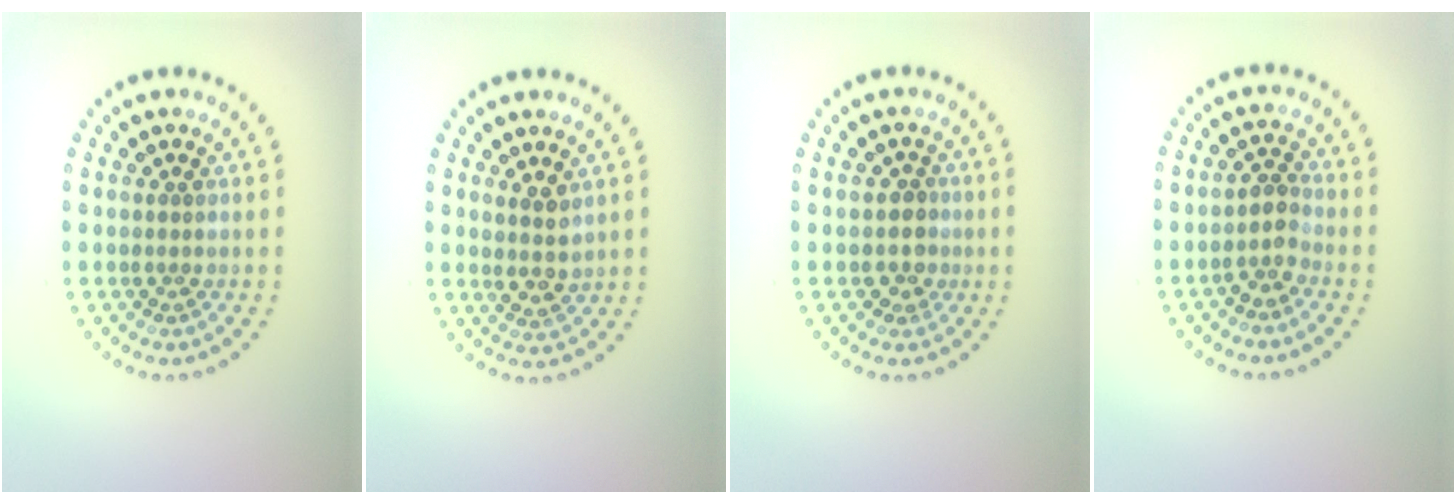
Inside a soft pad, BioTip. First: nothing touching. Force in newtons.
{"total": 2.0, "press": 1.8, "slide": 1.0}
{"total": 1.4, "press": 1.1, "slide": 0.8}
{"total": 1.8, "press": 1.5, "slide": 1.1}